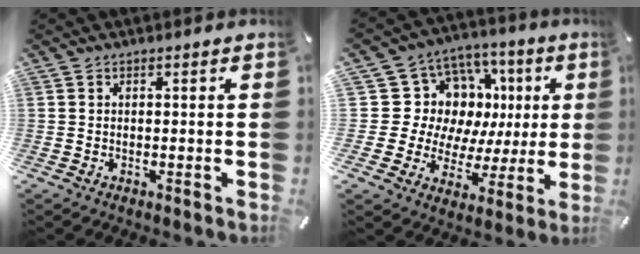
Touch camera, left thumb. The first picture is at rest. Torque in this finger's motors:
{"motor_torque": [0.32, 0.40, 0.10, -0.02, 0.04]}